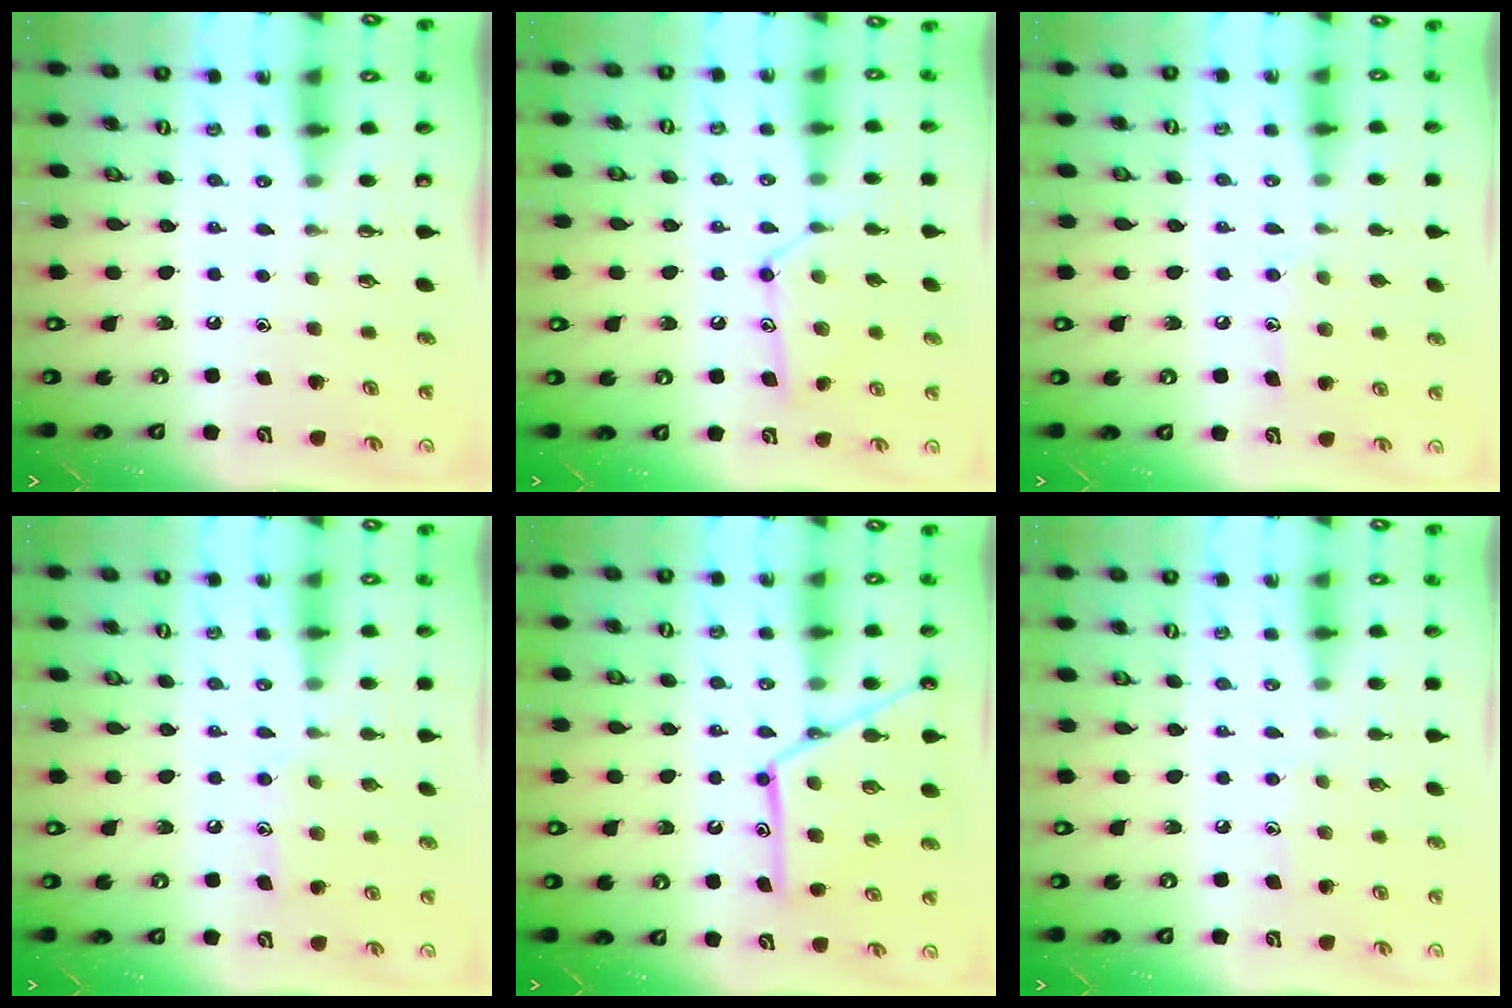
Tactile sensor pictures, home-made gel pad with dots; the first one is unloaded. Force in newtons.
{"total": 12.2, "press": 12.2, "slide": 0.8}
{"total": 7.8, "press": 7.7, "slide": 0.5}
{"total": 8.6, "press": 8.6, "slide": 0.5}
{"total": 17.2, "press": 17.2, "slide": 1.5}
{"total": 5.4, "press": 5.4, "slide": 0.6}